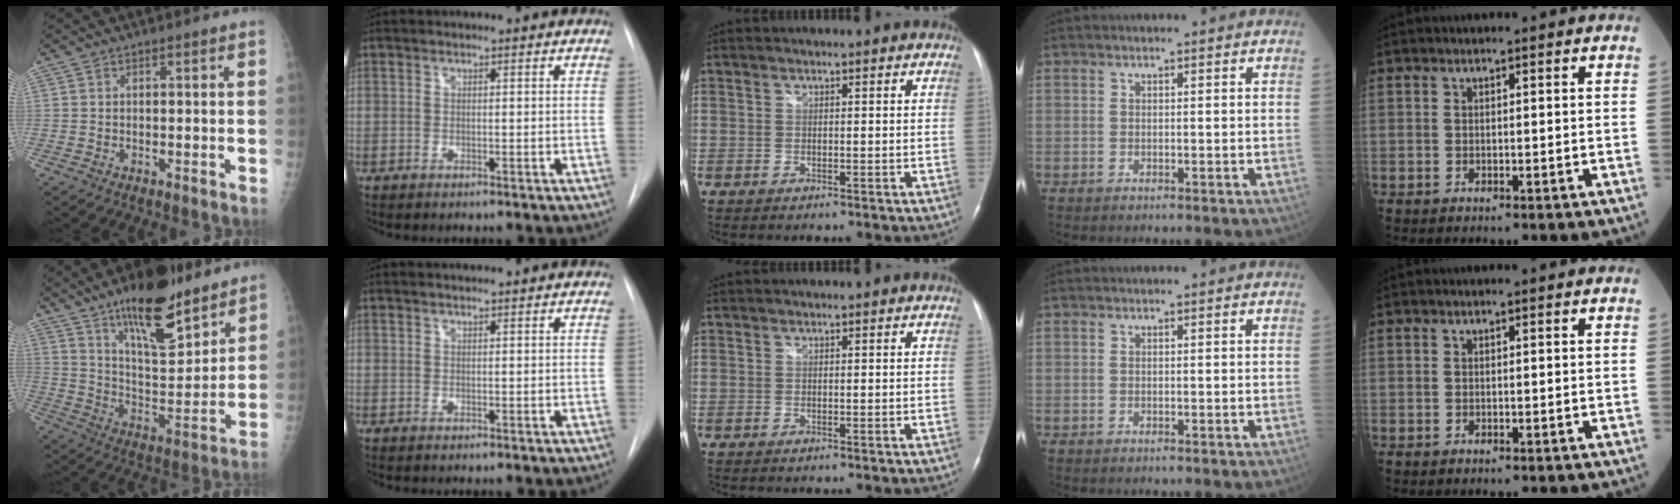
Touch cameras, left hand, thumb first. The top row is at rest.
{"thumb": {"total": 19.0, "force": [13.2, 6.3, 12.2], "torque": [-0.158, -0.082, 0.221]}, "index": {"total": 1.5, "force": [1.5, -0.1, 0.3], "torque": [-0.005, 0.017, 0.027]}}